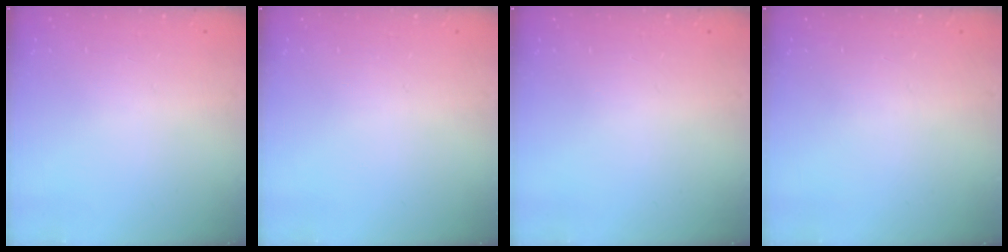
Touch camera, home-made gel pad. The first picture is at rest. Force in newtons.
{"total": 0.0}
{"total": 0.0}
{"total": 0.0}